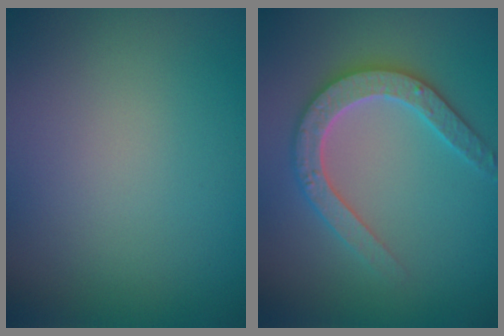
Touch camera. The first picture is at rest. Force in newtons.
{"total": 4.6, "press": 4.6, "slide": 0.8}